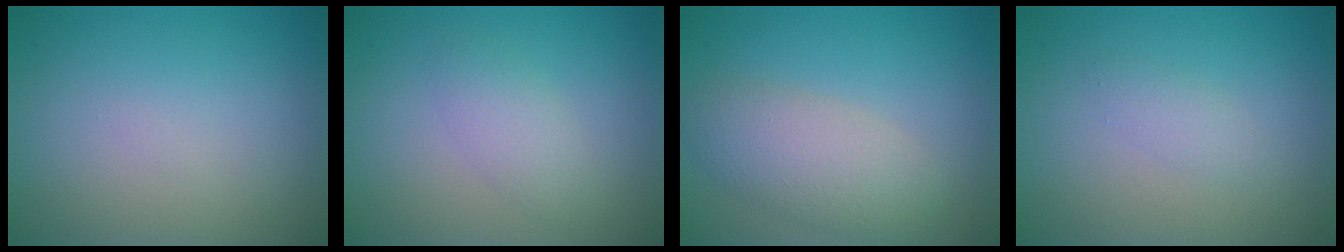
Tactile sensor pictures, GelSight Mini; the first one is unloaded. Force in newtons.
{"total": 2.1, "press": 2.1, "slide": 0.0}
{"total": 4.4, "press": 4.4, "slide": 0.2}
{"total": 1.1, "press": 1.1, "slide": 0.1}